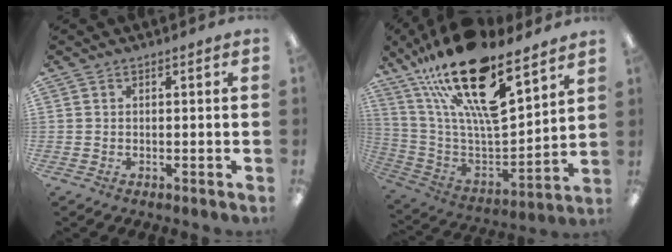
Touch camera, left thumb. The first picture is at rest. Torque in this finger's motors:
{"motor_torque": [1.50, 0.73, 2.76, -0.01, 0.49]}